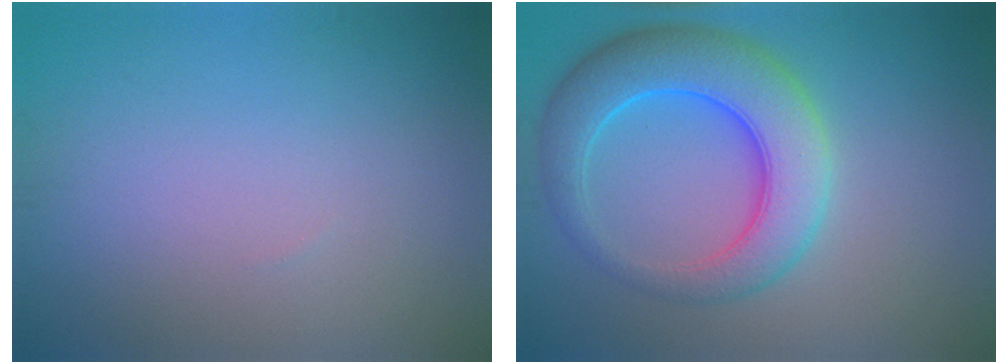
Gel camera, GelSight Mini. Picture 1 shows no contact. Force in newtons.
{"total": 7.9, "press": 7.9, "slide": 0.1}